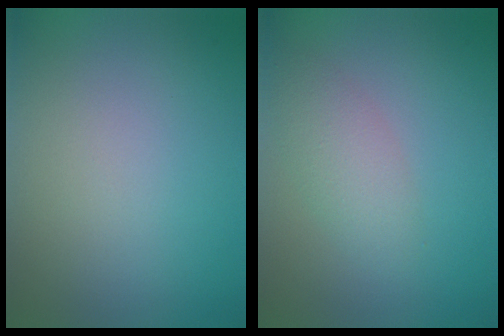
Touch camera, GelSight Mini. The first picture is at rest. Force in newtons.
{"total": 2.3, "press": 2.3, "slide": 0.1}